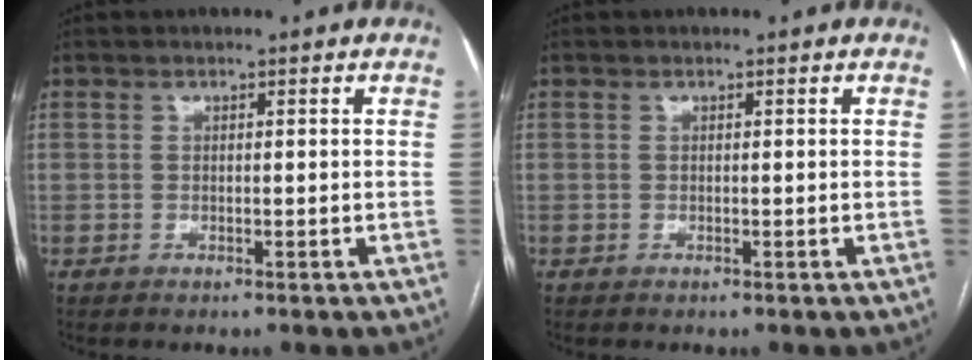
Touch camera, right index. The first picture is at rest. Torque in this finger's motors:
{"motor_torque": [0.00, 0.00, -0.03, 0.00]}